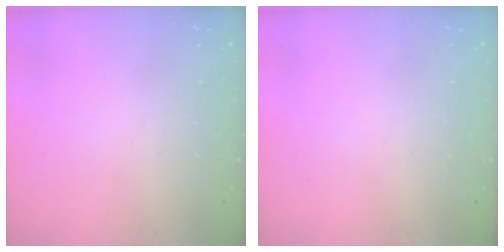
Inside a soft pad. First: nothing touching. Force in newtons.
{"total": 0.0}